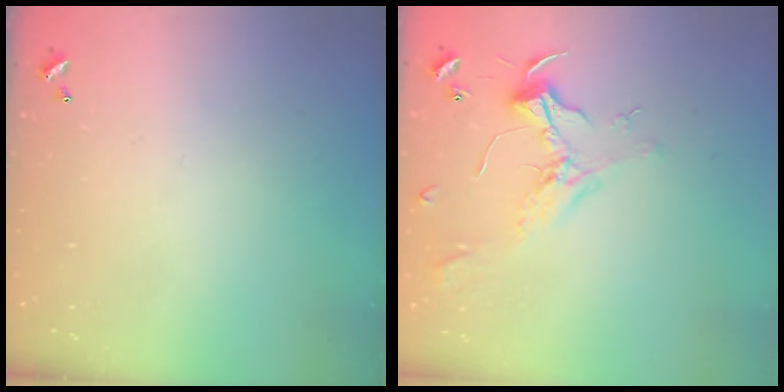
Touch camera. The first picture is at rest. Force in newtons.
{"total": 2.3, "press": 2.2, "slide": 0.7}